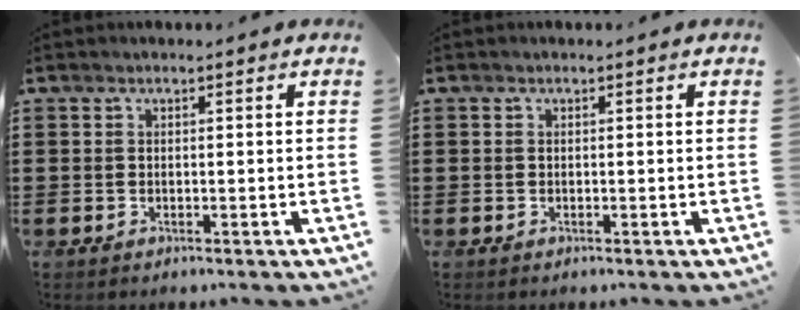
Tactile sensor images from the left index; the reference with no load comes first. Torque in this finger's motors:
{"motor_torque": [0.00, 0.00, 0.00, 0.00]}